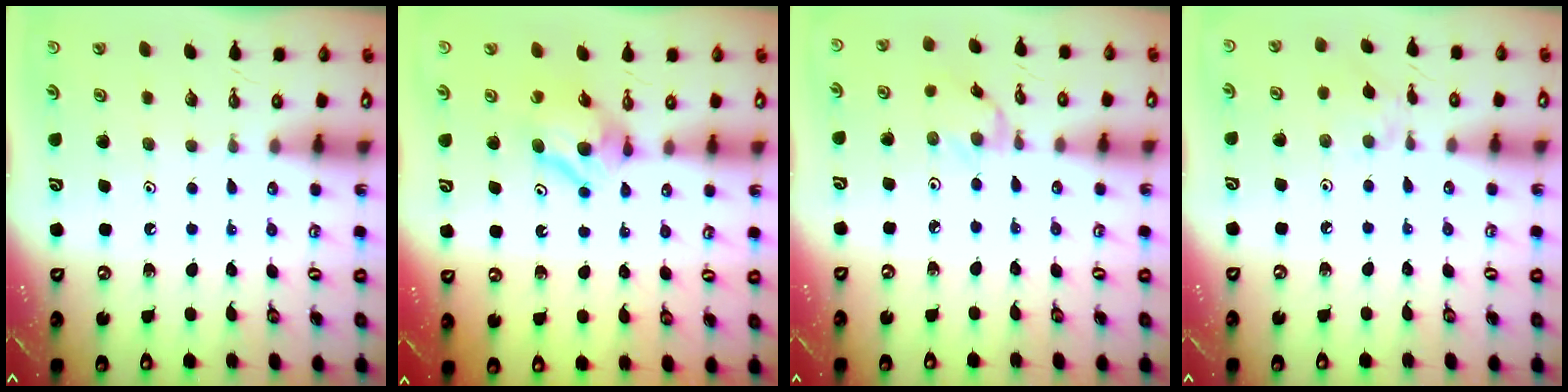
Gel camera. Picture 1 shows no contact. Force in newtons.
{"total": 7.7, "press": 7.6, "slide": 0.6}
{"total": 0.9, "press": 0.8, "slide": 0.3}
{"total": 2.0, "press": 2.0, "slide": 0.4}